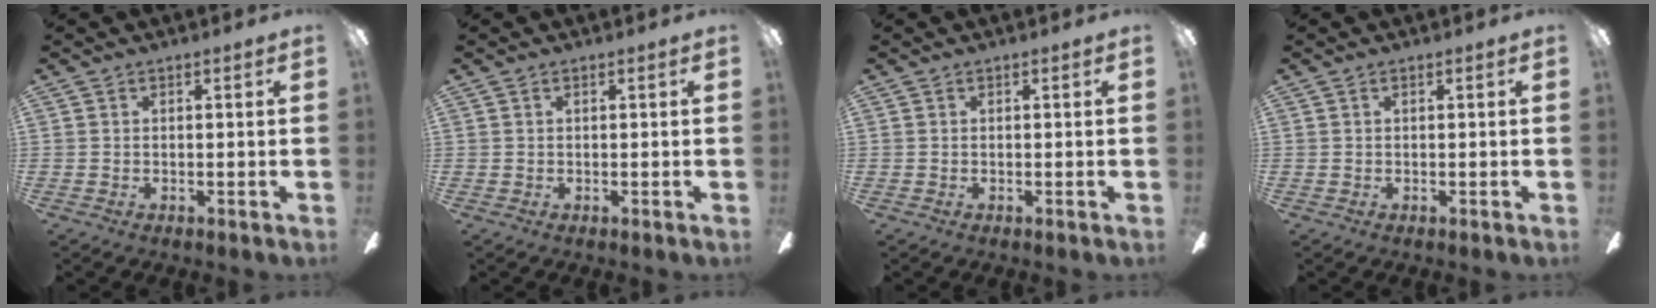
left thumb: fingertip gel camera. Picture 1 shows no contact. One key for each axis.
{"total": 0.0}
{"total": 0.0}
{"total": 0.0}